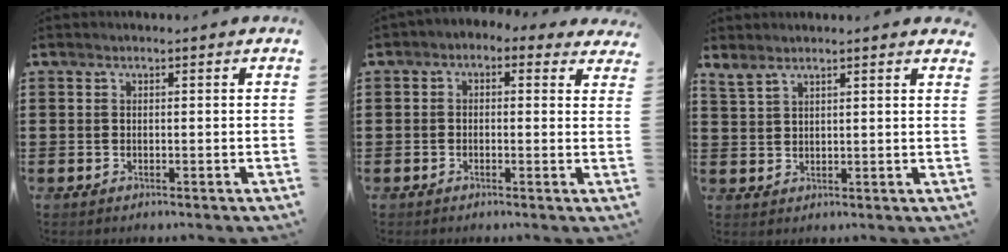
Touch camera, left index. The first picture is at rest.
{"total": 1.3, "force": [-0.5, 1.0, 0.8], "torque": [-0.019, 0.010, -0.013]}
{"total": 2.9, "force": [2.6, 0.7, 1.2], "torque": [-0.029, -0.003, 0.049]}